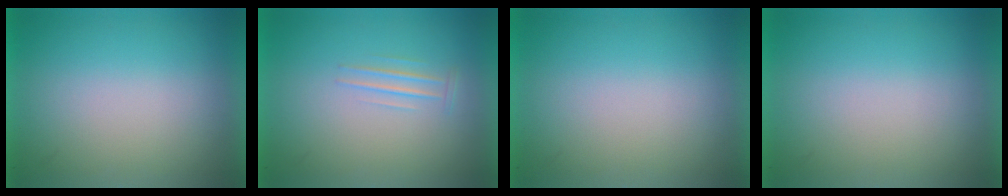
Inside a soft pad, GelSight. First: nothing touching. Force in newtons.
{"total": 1.2}
{"total": 0.0}
{"total": 0.0}